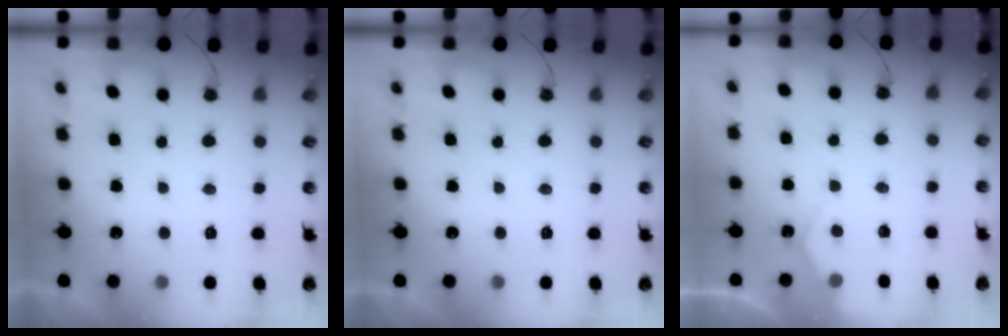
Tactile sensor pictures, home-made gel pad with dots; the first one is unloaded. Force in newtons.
{"total": 0.0}
{"total": 5.8, "press": 5.8, "slide": 0.6}